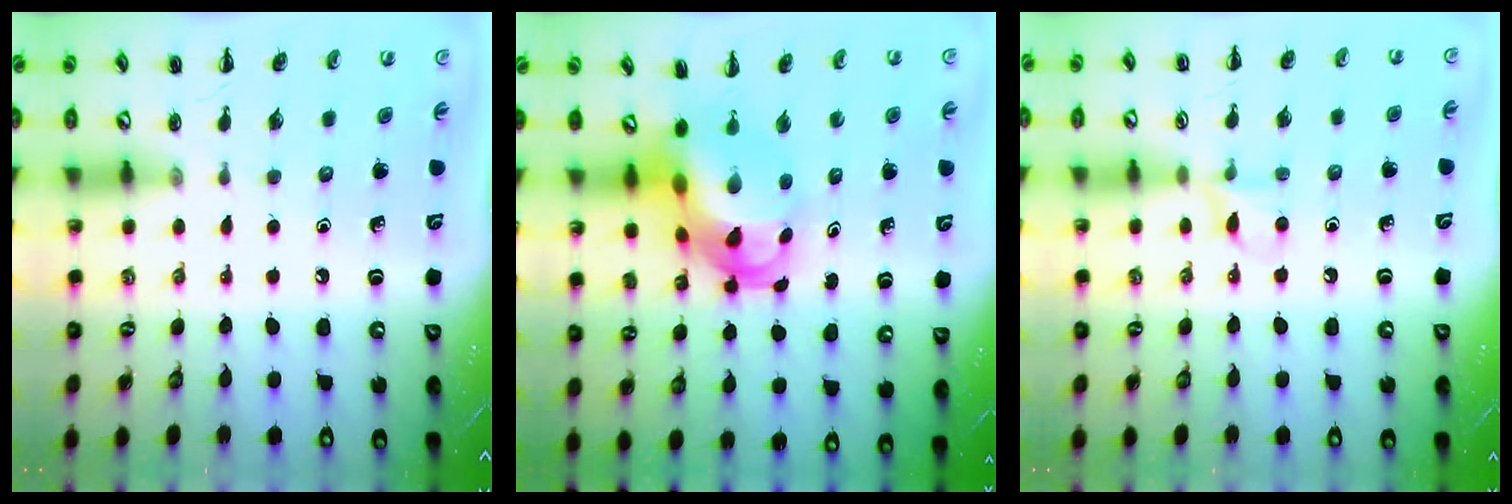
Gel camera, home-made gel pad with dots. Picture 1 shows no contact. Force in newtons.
{"total": 7.8, "press": 7.5, "slide": 2.1}
{"total": 6.3, "press": 6.0, "slide": 1.8}